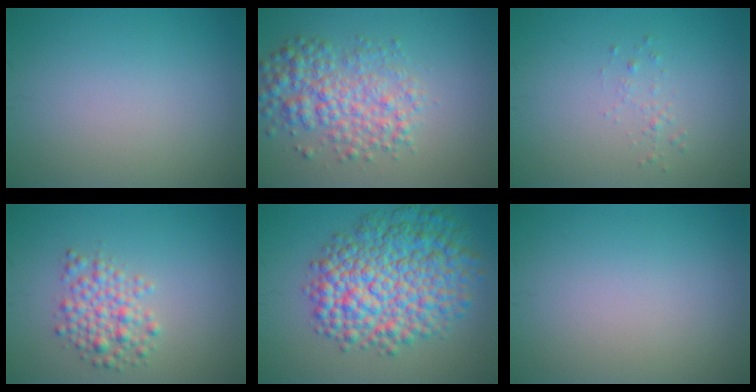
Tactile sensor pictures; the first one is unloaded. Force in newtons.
{"total": 5.0, "press": 5.0, "slide": 0.1}
{"total": 0.8, "press": 0.8, "slide": 0.0}
{"total": 3.2, "press": 3.2, "slide": 0.2}
{"total": 10.2, "press": 10.2, "slide": 0.2}
{"total": 0.0}